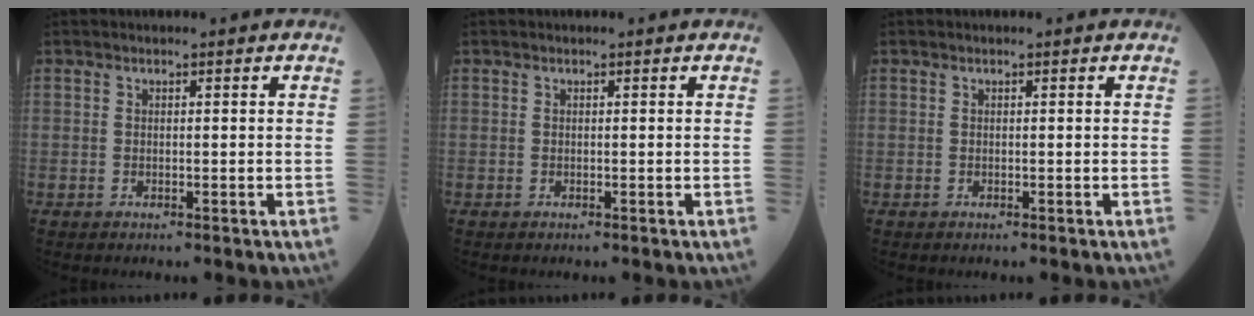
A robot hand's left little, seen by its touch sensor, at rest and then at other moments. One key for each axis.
{"total": 0.0}
{"total": 0.0}